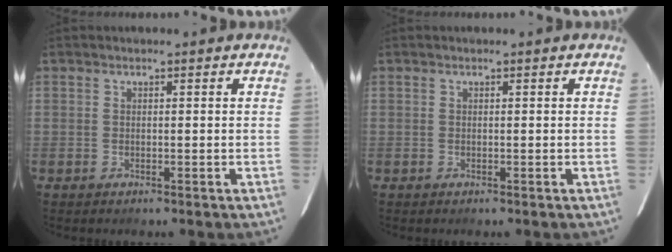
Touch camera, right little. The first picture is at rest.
{"total": 0.0}